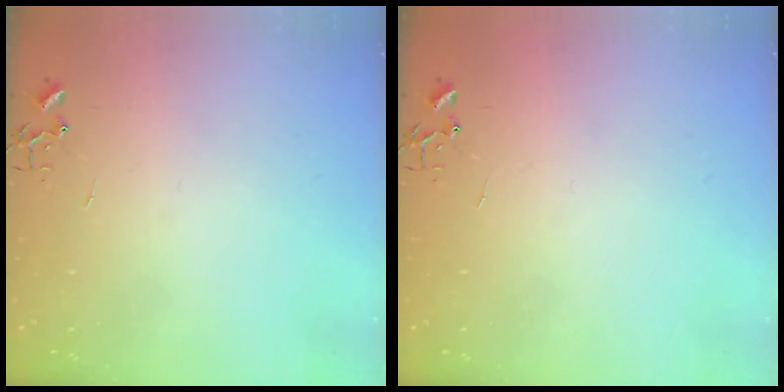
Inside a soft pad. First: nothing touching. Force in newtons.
{"total": 0.0}